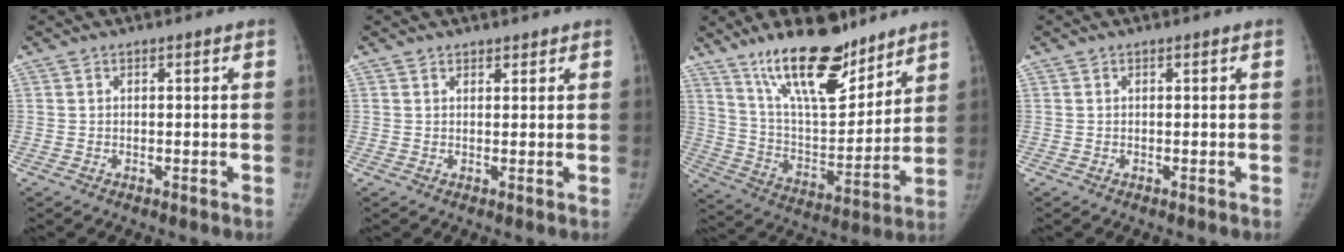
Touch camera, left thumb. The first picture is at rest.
{"total": 1.3, "force": [1.1, 0.8, 0.1], "torque": [0.016, -0.006, 0.011]}
{"total": 20.3, "force": [14.5, 7.3, 12.2], "torque": [-0.161, -0.086, 0.255]}
{"total": 0.0}